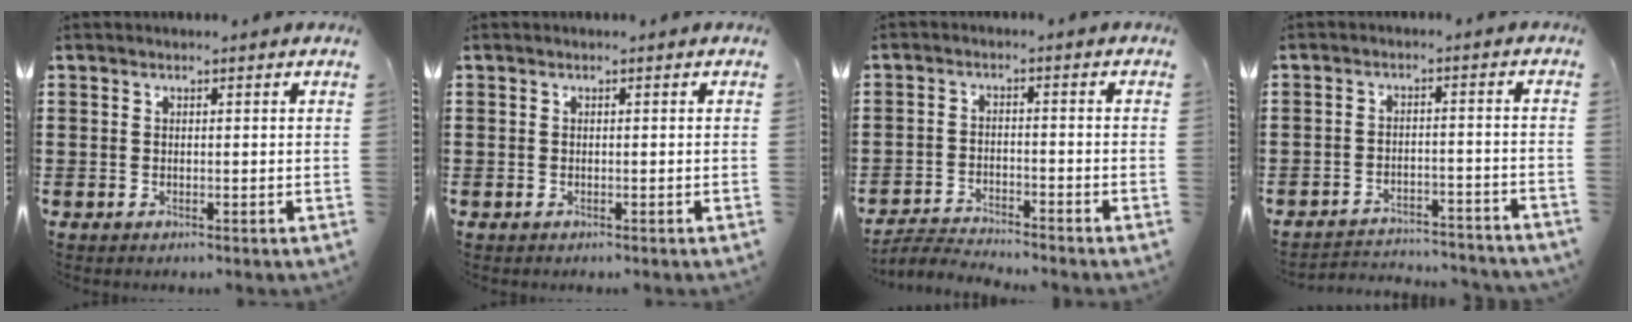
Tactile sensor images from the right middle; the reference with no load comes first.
{"total": 0.0}
{"total": 3.2, "force": [-3.2, 0.1, 0.4], "torque": [-0.019, -0.001, -0.071]}
{"total": 3.3, "force": [-3.3, 0.2, 0.5], "torque": [-0.014, 0.001, -0.069]}